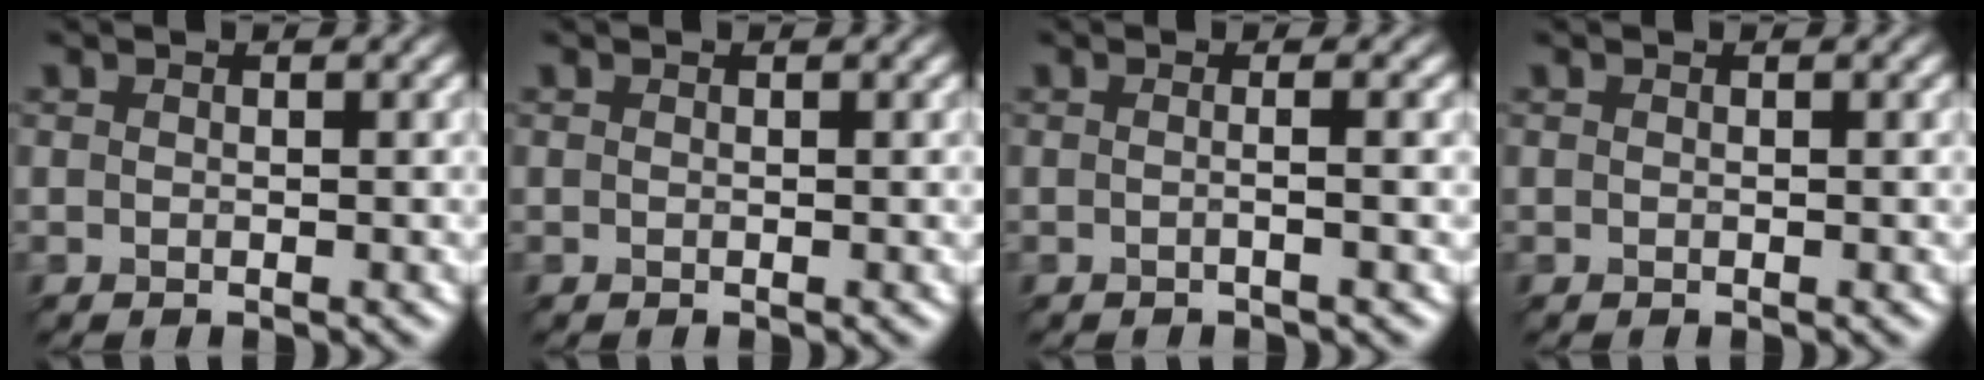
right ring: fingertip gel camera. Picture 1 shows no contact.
{"total": 0.0}
{"total": 1.3, "force": [0.1, 0.4, 1.3], "torque": [-0.007, -0.004, -0.020]}
{"total": 0.0}